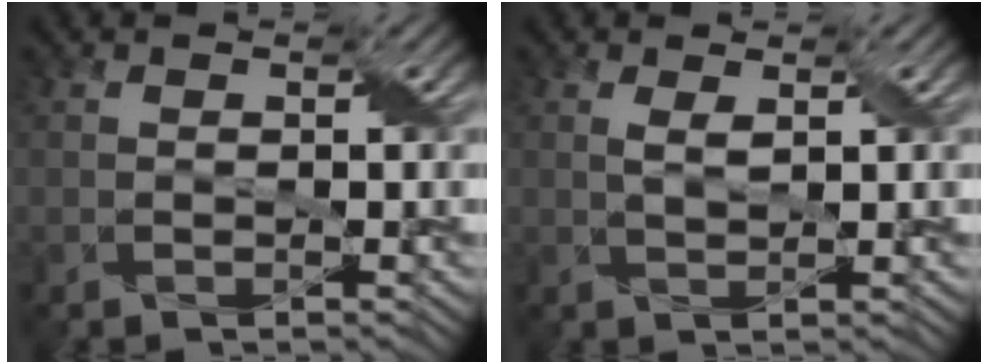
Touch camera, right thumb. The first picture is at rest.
{"total": 1.6, "force": [0.7, 0.5, 1.4], "torque": [-0.037, 0.001, 0.016]}